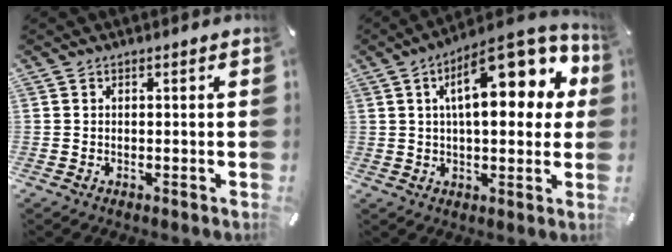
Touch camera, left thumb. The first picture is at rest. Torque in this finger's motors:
{"motor_torque": [2.48, 2.53, 1.48, -1.29, 0.56]}